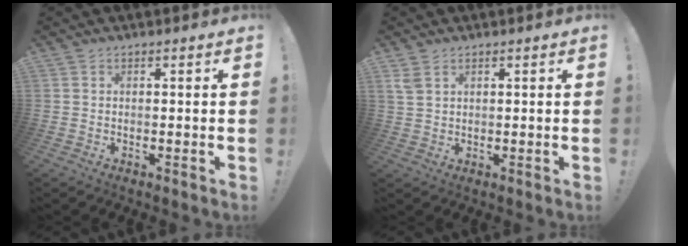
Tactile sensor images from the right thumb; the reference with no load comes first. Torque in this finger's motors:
{"motor_torque": [0.00, -0.01, 0.10, 0.20, 0.12]}